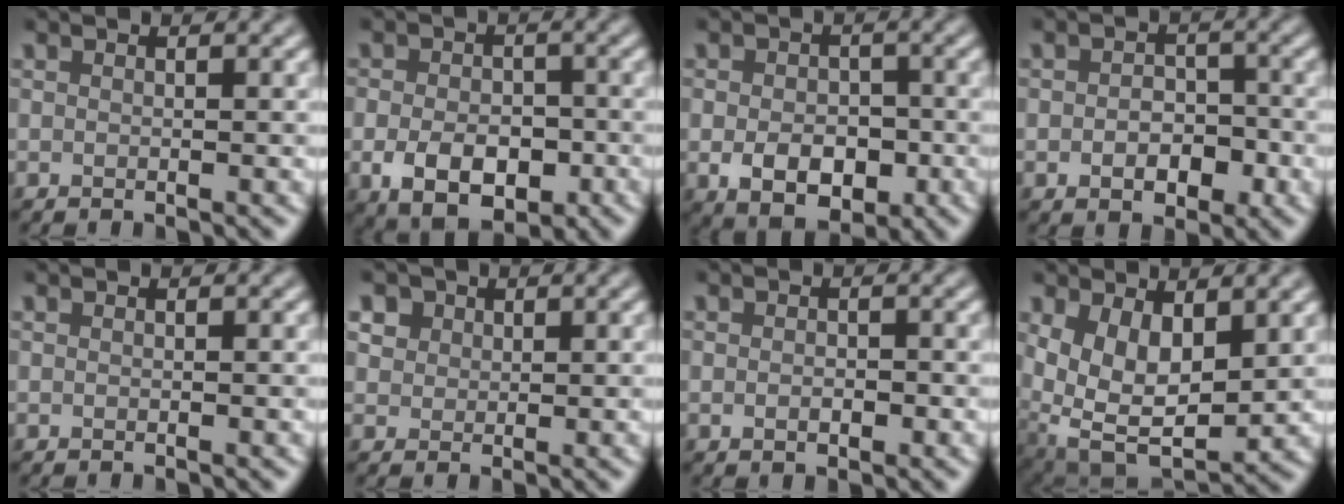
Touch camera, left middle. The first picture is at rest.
{"total": 5.9, "force": [-1.8, 4.0, 4.0], "torque": [-0.074, -0.013, -0.030]}
{"total": 5.1, "force": [-1.2, 3.6, 3.4], "torque": [-0.061, -0.012, -0.019]}
{"total": 3.2, "force": [-0.8, 2.1, 2.2], "torque": [-0.033, -0.002, -0.015]}
{"total": 0.0}
{"total": 3.1, "force": [1.7, 2.2, 1.2], "torque": [-0.037, 0.005, 0.033]}
{"total": 1.3, "force": [-0.3, 0.8, 0.9], "torque": [-0.016, 0.000, -0.005]}
{"total": 8.2, "force": [1.3, 5.0, 6.4], "torque": [-0.127, -0.022, 0.033]}